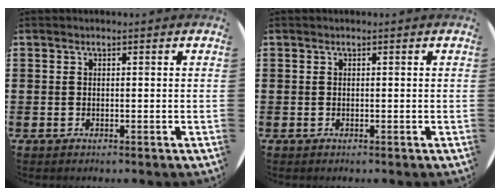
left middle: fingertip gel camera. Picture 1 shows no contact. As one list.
[{"total": 0.0}]